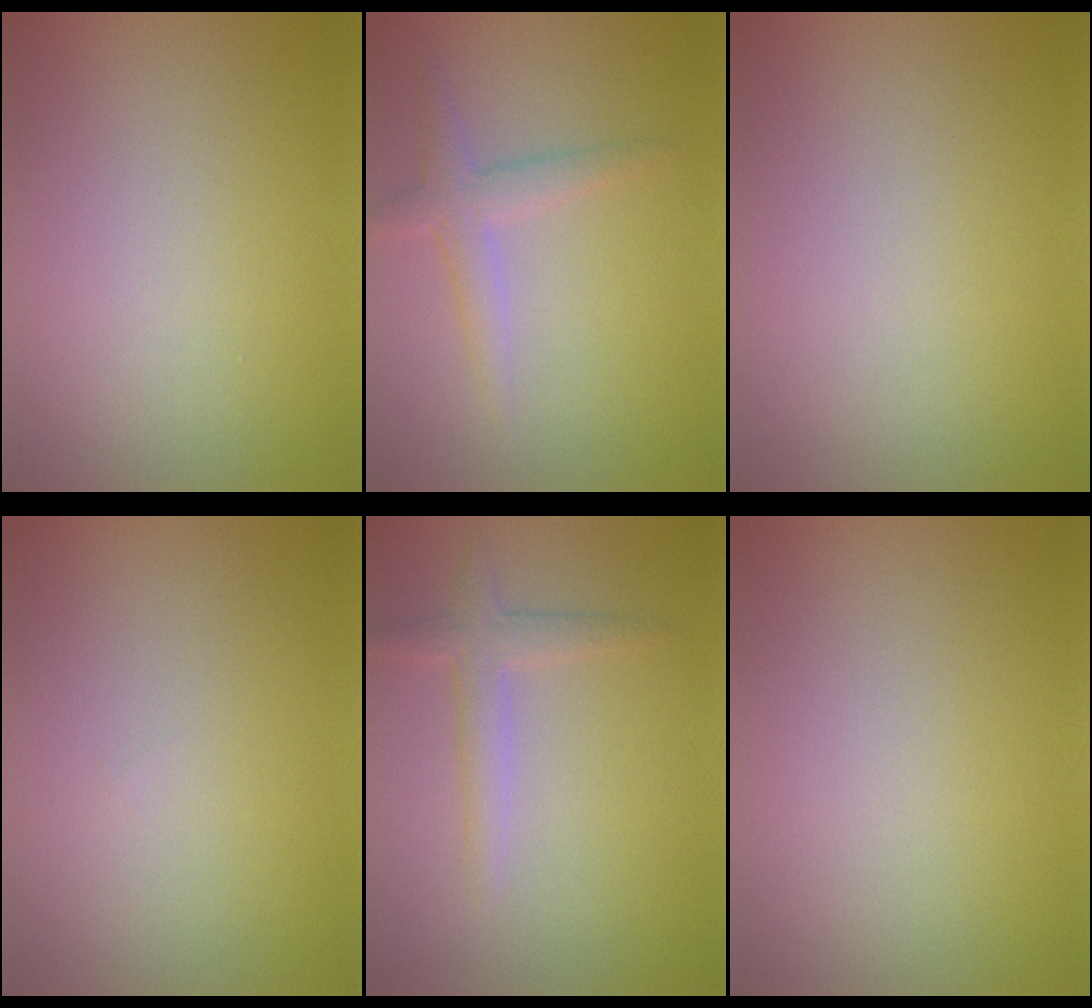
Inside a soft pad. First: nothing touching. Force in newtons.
{"total": 2.6, "press": 2.6, "slide": 0.1}
{"total": 0.0}
{"total": 0.0}
{"total": 2.3, "press": 2.3, "slide": 0.1}
{"total": 0.0}